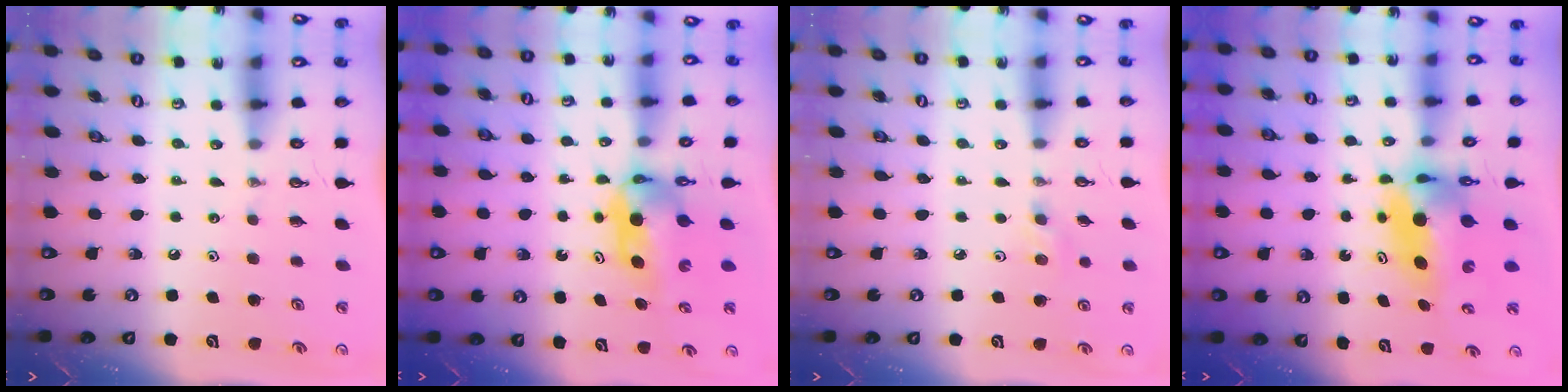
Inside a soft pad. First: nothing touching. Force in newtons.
{"total": 5.4, "press": 5.4, "slide": 0.5}
{"total": 2.6, "press": 2.5, "slide": 0.8}
{"total": 7.4, "press": 7.2, "slide": 1.6}